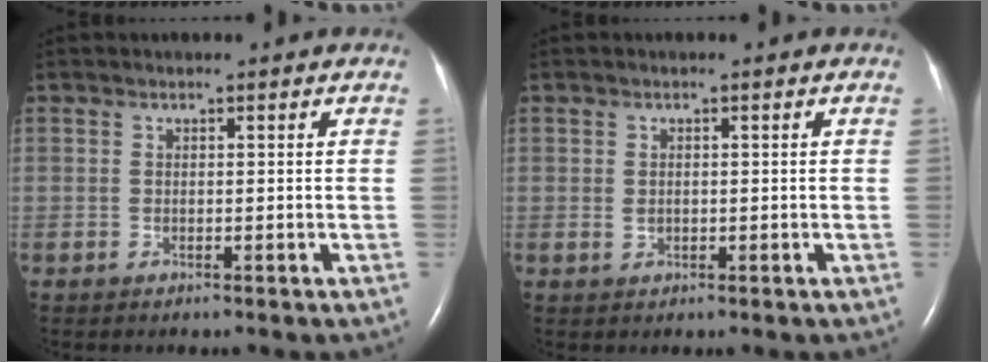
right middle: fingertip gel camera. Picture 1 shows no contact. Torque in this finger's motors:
{"motor_torque": [0.09, 0.18, 0.02, 0.00]}